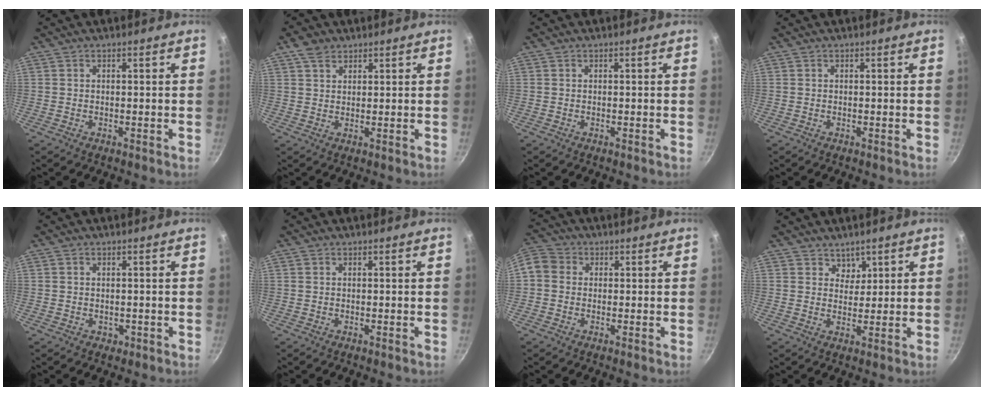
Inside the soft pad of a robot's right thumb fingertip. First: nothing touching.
{"total": 3.9, "force": [2.5, 2.5, 1.6], "torque": [-0.021, -0.006, 0.048]}
{"total": 0.0}
{"total": 0.0}
{"total": 1.0, "force": [-0.1, 1.0, 0.3], "torque": [0.001, 0.001, 0.002]}
{"total": 0.0}
{"total": 7.6, "force": [0.5, 6.8, 3.3], "torque": [-0.062, 0.020, -0.010]}
{"total": 2.8, "force": [2.0, 2.0, 0.1], "torque": [0.017, -0.018, 0.030]}